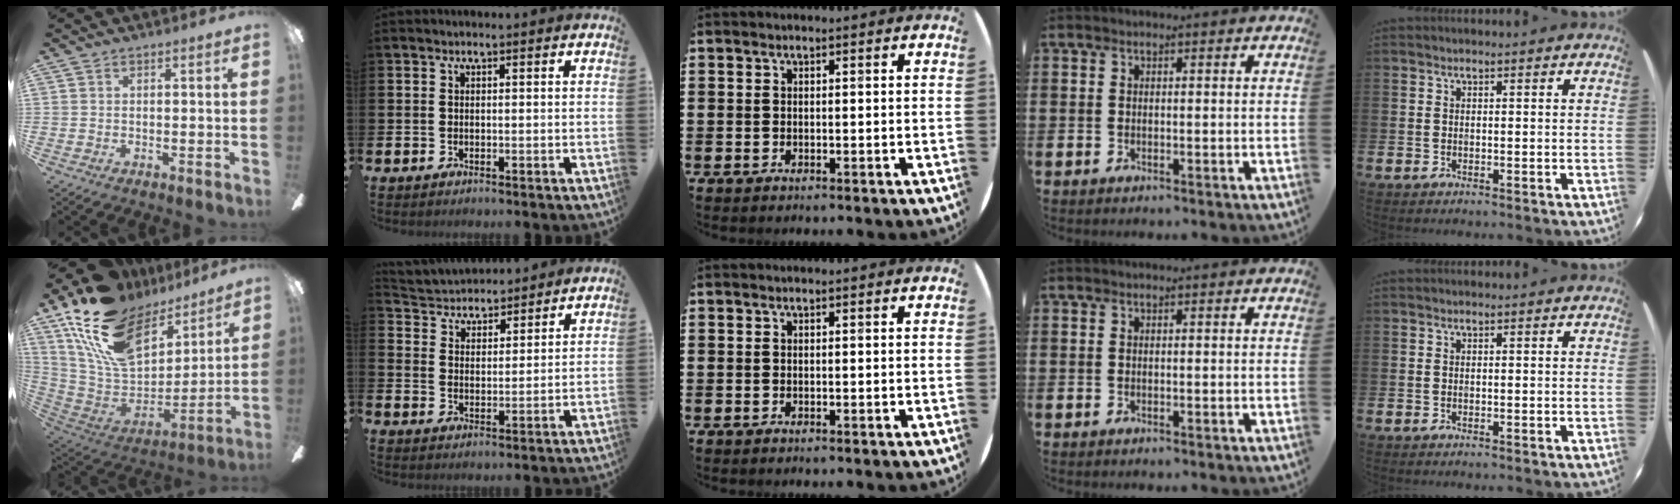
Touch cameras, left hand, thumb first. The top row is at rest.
{"thumb": {"total": 24.3, "force": [14.8, 13.2, 14.2], "torque": [-0.293, -0.085, 0.267]}, "index": {"total": 4.2, "force": [4.0, 1.3, -0.5], "torque": [-0.014, -0.029, 0.069]}}